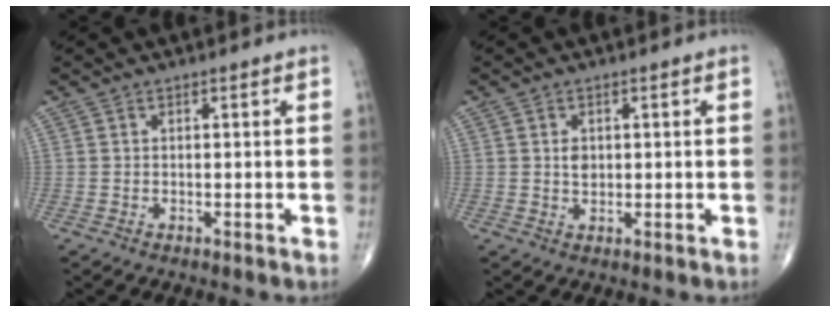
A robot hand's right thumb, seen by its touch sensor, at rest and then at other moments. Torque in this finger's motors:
{"motor_torque": [0.34, 0.13, 0.01, -0.27, -0.01]}